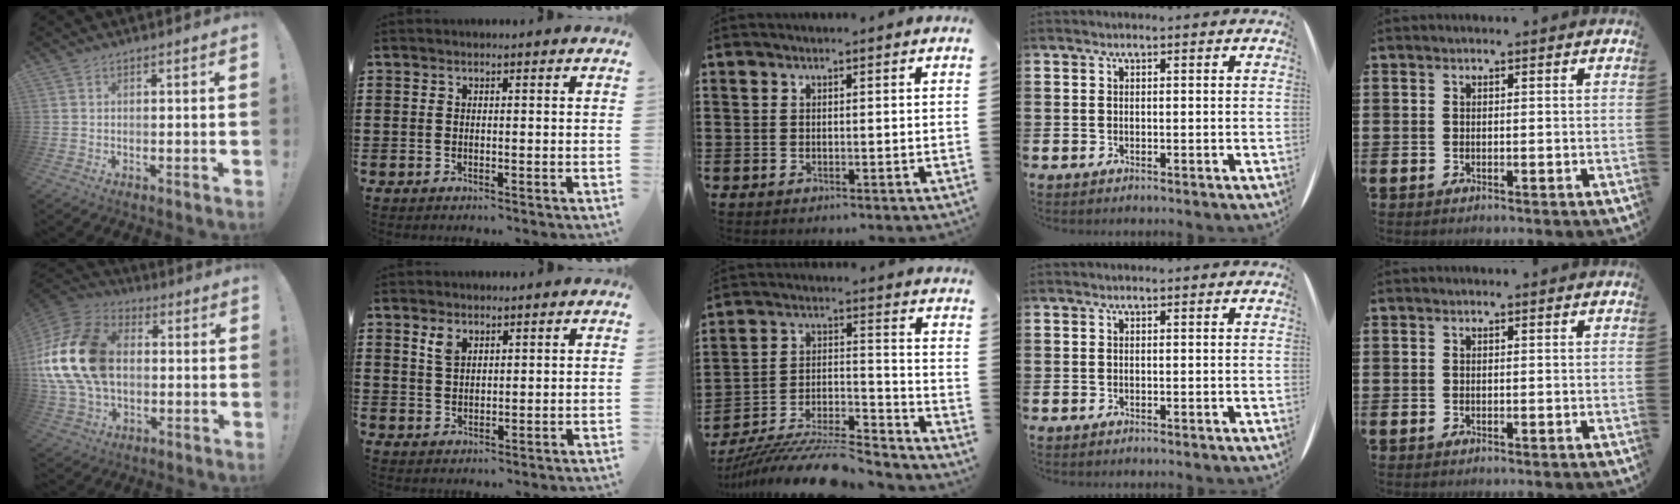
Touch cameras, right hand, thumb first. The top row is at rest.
{"thumb": {"total": 23.0, "force": [1.7, 16.3, 16.1], "torque": [-0.296, 0.018, 0.043]}, "index": {"total": 2.8, "force": [1.8, 1.5, 1.5], "torque": [-0.035, 0.005, 0.034]}, "middle": {"total": 11.1, "force": [-10.5, 0.7, 3.3], "torque": [-0.045, 0.026, -0.204]}}